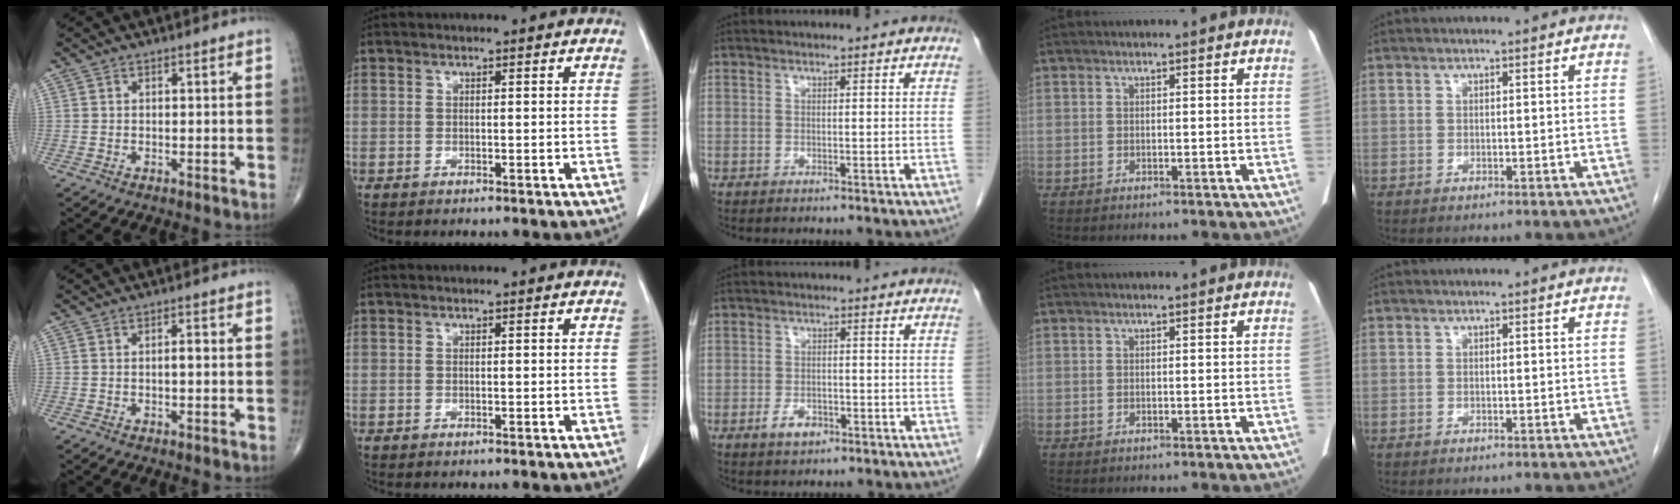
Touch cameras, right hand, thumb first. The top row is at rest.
{"thumb": {"total": 1.4, "force": [-0.1, 0.5, 1.3], "torque": [-0.018, 0.002, -0.005]}, "middle": {"total": 2.9, "force": [-1.6, 1.6, 1.8], "torque": [-0.032, 0.003, -0.022]}}